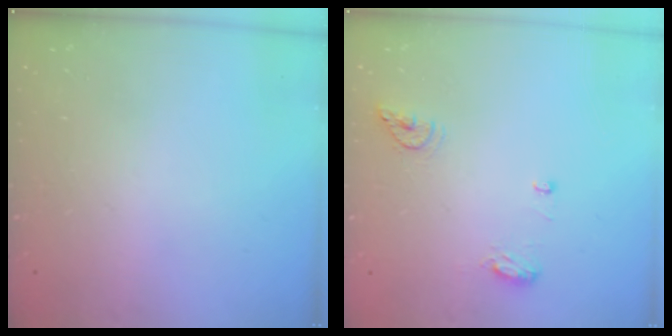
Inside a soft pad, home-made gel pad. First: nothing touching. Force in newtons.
{"total": 11.0, "press": 8.3, "slide": 7.1}